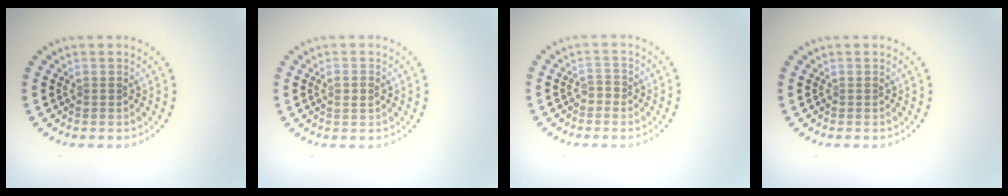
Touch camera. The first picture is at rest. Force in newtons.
{"total": 1.1, "press": 1.0, "slide": 0.5}
{"total": 1.0, "press": 0.8, "slide": 0.6}
{"total": 0.0}